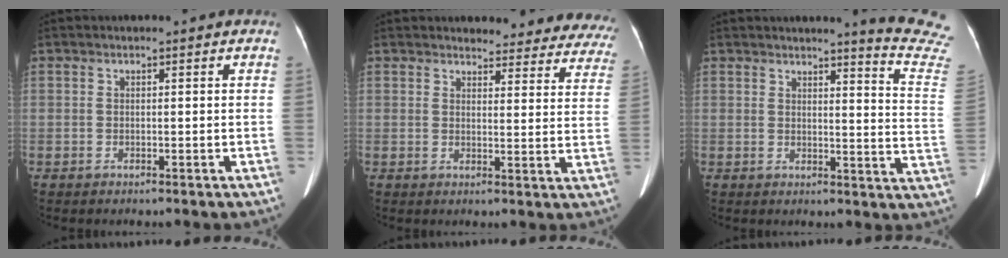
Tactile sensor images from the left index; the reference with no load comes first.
{"total": 18.6, "force": [17.8, 4.5, 3.4], "torque": [0.000, -0.069, 0.171]}
{"total": 12.6, "force": [12.0, -2.0, 3.3], "torque": [-0.033, -0.125, 0.111]}